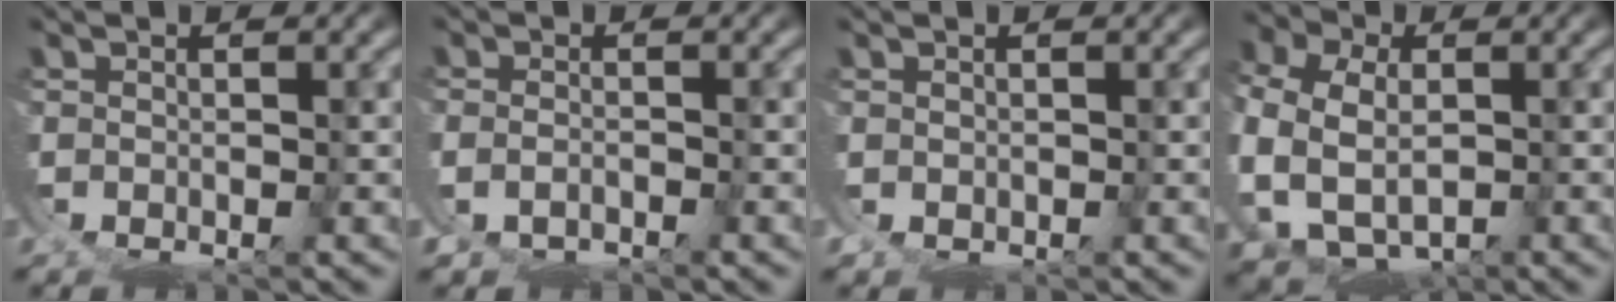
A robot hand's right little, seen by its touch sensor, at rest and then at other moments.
{"total": 2.6, "force": [-1.2, 2.3, 0.4], "torque": [-0.030, -0.017, -0.015]}
{"total": 0.9, "force": [0.8, -0.1, -0.3], "torque": [0.000, -0.003, 0.015]}
{"total": 7.9, "force": [-0.1, 7.0, 3.5], "torque": [-0.119, -0.039, 0.011]}